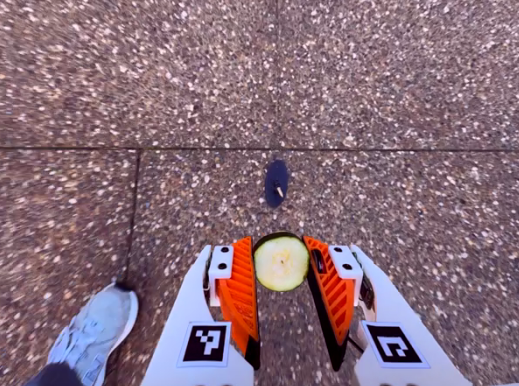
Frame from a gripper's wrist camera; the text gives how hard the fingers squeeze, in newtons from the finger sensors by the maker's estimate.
{"total": 8.9, "left": 8.3, "right": 9.5}